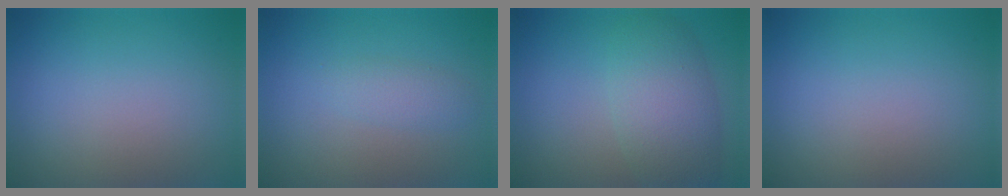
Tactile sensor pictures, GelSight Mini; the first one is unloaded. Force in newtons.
{"total": 1.5, "press": 1.5, "slide": 0.1}
{"total": 5.6, "press": 5.6, "slide": 0.2}
{"total": 0.0}